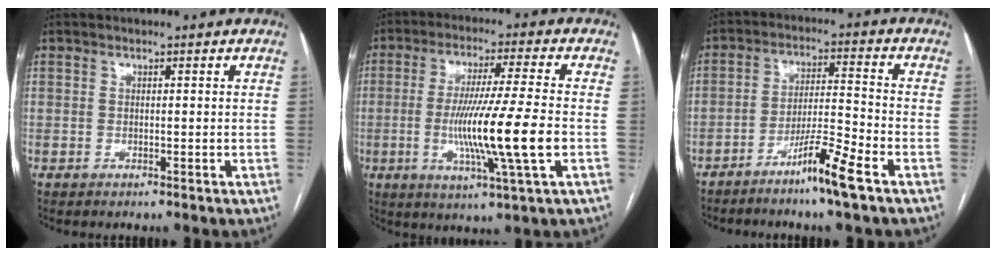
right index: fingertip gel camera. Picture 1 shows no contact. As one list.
[{"total": 13.6, "force": [-2.5, -0.9, 13.4], "torque": [-0.251, -0.019, -0.050]}, {"total": 8.0, "force": [-5.3, -0.8, 5.9], "torque": [-0.103, -0.011, -0.101]}]